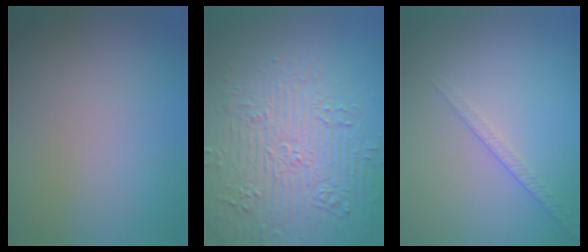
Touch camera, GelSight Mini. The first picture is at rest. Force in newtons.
{"total": 8.0, "press": 7.7, "slide": 2.0}
{"total": 1.4, "press": 0.8, "slide": 1.1}